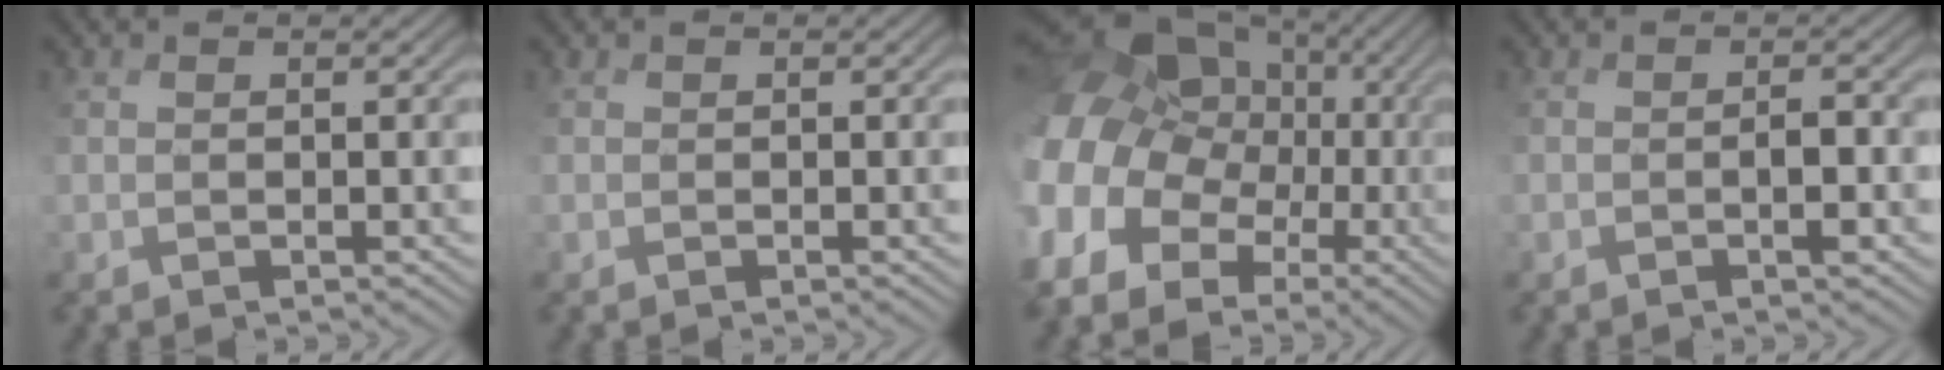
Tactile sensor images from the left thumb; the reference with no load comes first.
{"total": 0.6, "force": [-0.2, 0.5, 0.2], "torque": [-0.005, -0.002, -0.004]}
{"total": 16.7, "force": [-2.7, 13.6, 9.3], "torque": [-0.243, -0.015, -0.058]}
{"total": 2.5, "force": [-0.9, 0.8, 2.2], "torque": [-0.029, 0.006, -0.010]}